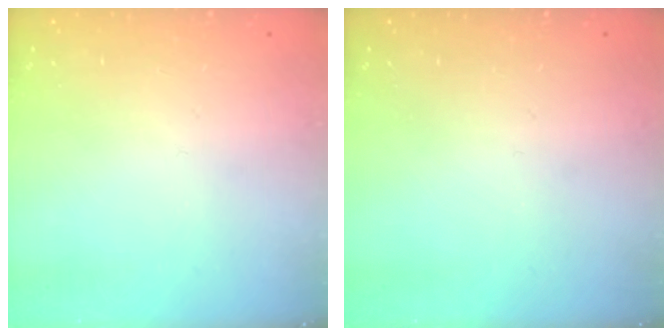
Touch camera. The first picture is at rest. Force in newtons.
{"total": 0.0}